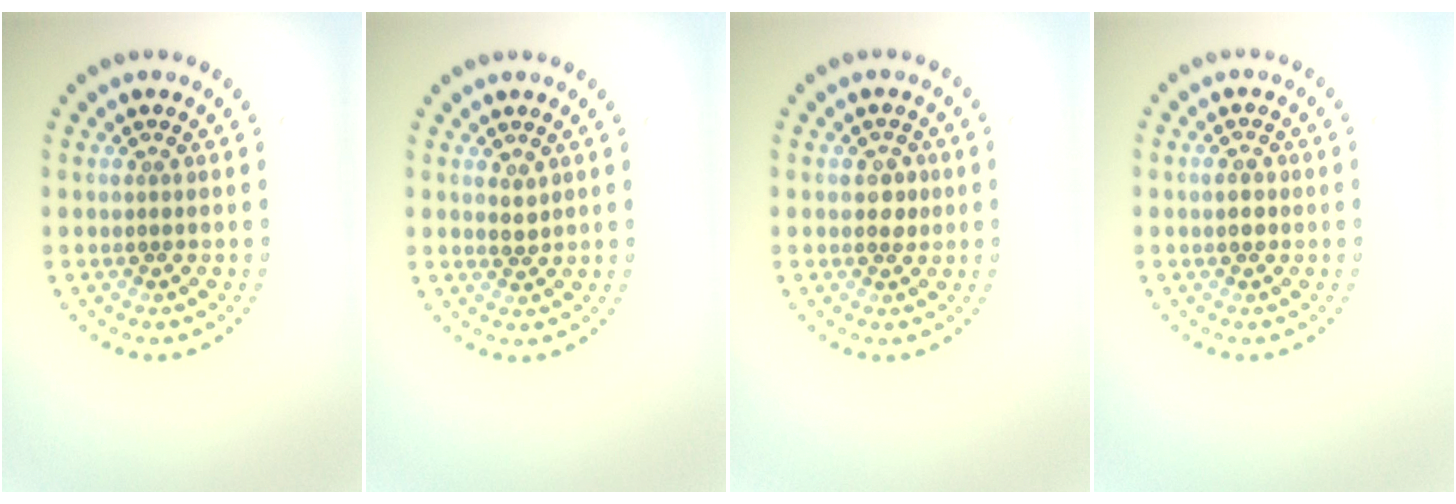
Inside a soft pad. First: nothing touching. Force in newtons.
{"total": 1.0, "press": 0.9, "slide": 0.5}
{"total": 1.5, "press": 1.5, "slide": 0.3}
{"total": 1.2, "press": 1.2, "slide": 0.1}